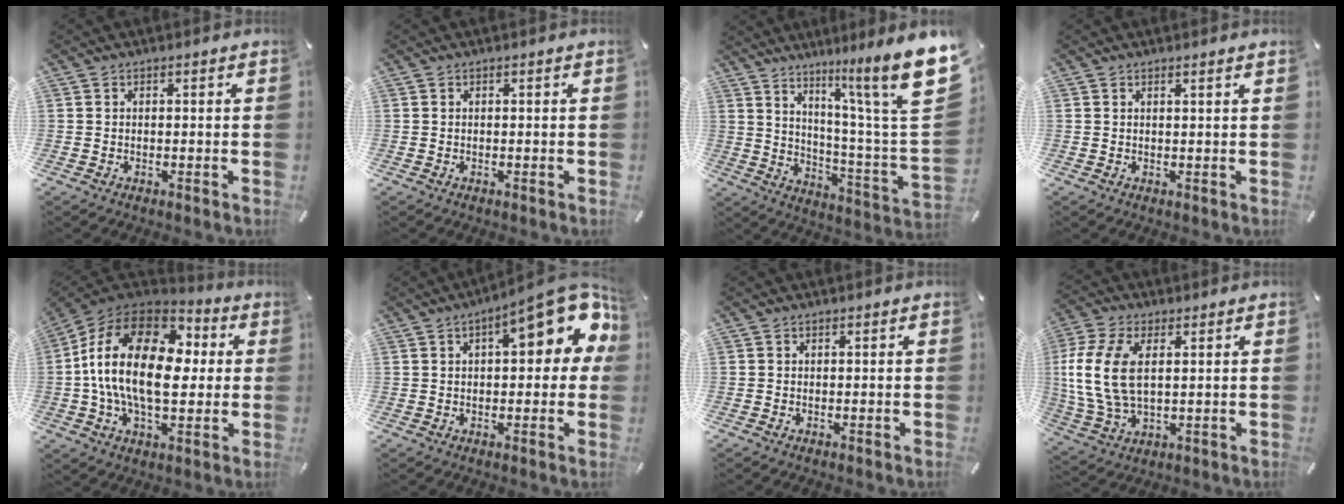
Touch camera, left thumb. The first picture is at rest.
{"total": 0.0}
{"total": 18.1, "force": [10.4, 2.3, 14.6], "torque": [-0.217, -0.092, 0.155]}
{"total": 1.0, "force": [0.7, -0.2, 0.7], "torque": [-0.010, -0.002, 0.013]}
{"total": 23.8, "force": [0.8, 14.2, 19.0], "torque": [-0.371, 0.009, 0.009]}
{"total": 15.8, "force": [5.3, 6.3, 13.5], "torque": [-0.166, -0.021, 0.082]}
{"total": 0.0}
{"total": 12.2, "force": [2.2, 7.0, 9.7], "torque": [-0.224, -0.004, 0.041]}